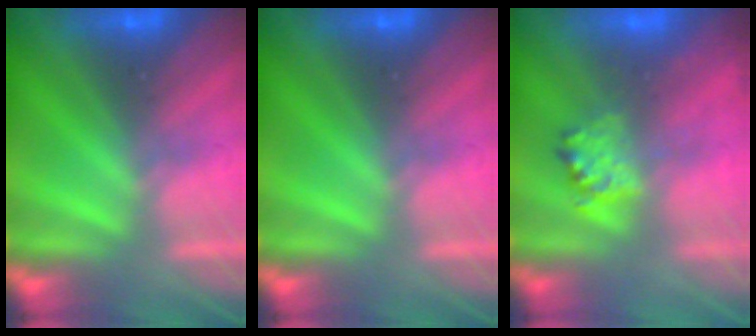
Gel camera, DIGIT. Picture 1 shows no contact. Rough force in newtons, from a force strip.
{"total": 0.0}
{"total": 2.3}